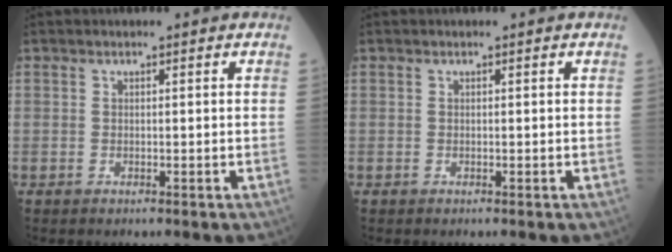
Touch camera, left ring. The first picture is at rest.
{"total": 0.0}